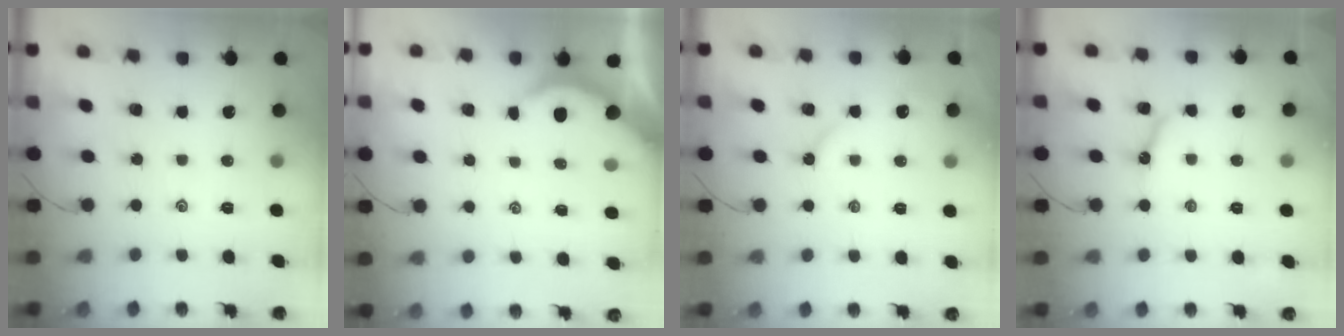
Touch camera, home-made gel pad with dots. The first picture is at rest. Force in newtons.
{"total": 2.2, "press": 2.2, "slide": 0.4}
{"total": 4.0, "press": 4.0, "slide": 0.5}
{"total": 5.6, "press": 5.6, "slide": 0.4}